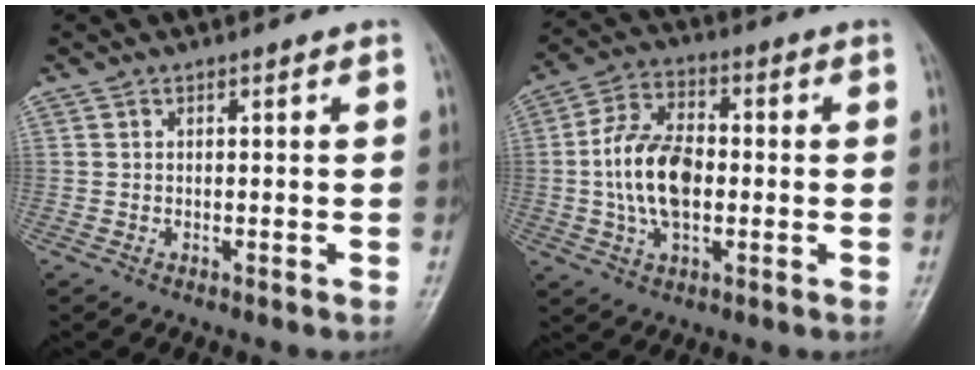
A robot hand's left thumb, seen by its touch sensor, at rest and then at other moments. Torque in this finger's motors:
{"motor_torque": [1.55, 1.65, 1.29, 0.26, 0.41]}